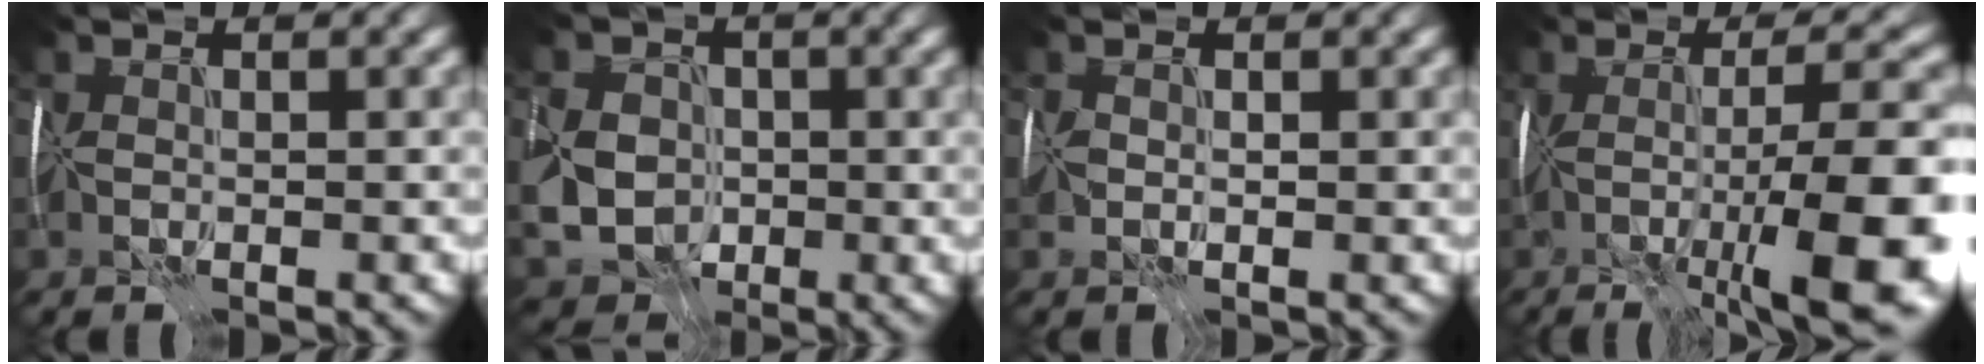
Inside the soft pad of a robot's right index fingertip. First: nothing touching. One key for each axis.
{"total": 6.7, "fx": -1.0, "fy": 5.4, "fz": 3.8, "tx": -0.085, "ty": -0.003, "tz": -0.024}
{"total": 1.2, "fx": -0.1, "fy": 0.8, "fz": 0.8, "tx": -0.026, "ty": -0.002, "tz": -0.002}
{"total": 13.2, "fx": -2.8, "fy": 3.0, "fz": 12.6, "tx": -0.170, "ty": -0.008, "tz": -0.034}